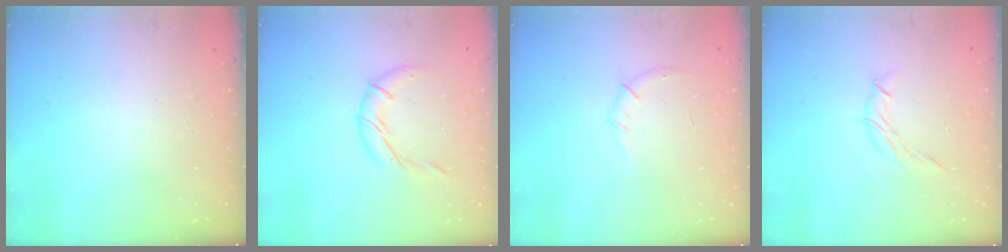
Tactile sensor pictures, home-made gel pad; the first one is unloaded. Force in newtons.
{"total": 9.0, "press": 9.0, "slide": 0.2}
{"total": 6.8, "press": 6.6, "slide": 1.9}
{"total": 5.9, "press": 5.8, "slide": 1.1}